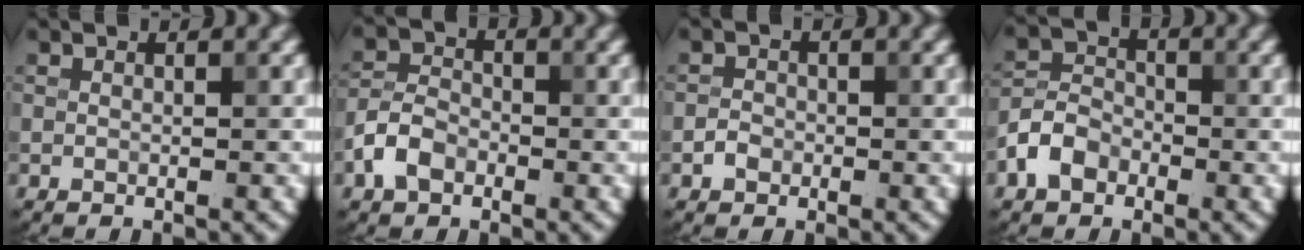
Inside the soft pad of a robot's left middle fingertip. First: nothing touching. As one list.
[{"total": 3.4, "force": [-1.7, 2.3, 1.9], "torque": [-0.036, 0.006, -0.041]}, {"total": 1.2, "force": [-0.6, 1.0, 0.5], "torque": [-0.005, 0.002, -0.013]}, {"total": 3.5, "force": [-1.8, 2.5, 1.6], "torque": [-0.033, 0.007, -0.042]}]